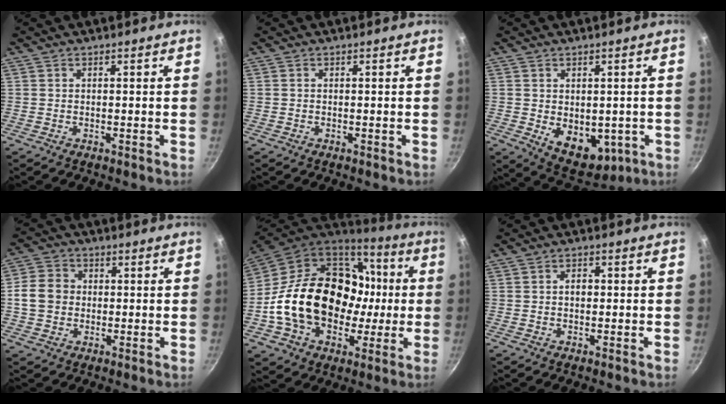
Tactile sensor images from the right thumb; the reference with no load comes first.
{"total": 0.0}
{"total": 10.5, "force": [-1.6, 7.1, 7.6], "torque": [-0.078, -0.017, -0.002]}
{"total": 7.9, "force": [0.0, 6.8, 4.1], "torque": [-0.053, 0.011, -0.014]}
{"total": 28.3, "force": [-0.4, 20.8, 19.2], "torque": [-0.312, 0.050, 0.011]}
{"total": 2.3, "force": [0.1, 1.6, 1.7], "torque": [-0.018, 0.004, -0.001]}